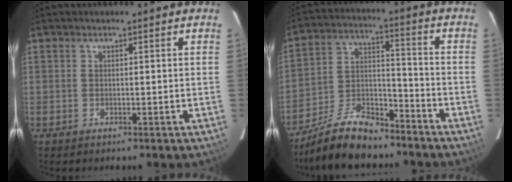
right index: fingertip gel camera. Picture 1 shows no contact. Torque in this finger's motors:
{"motor_torque": [0.91, -1.15, -0.03, -0.06]}